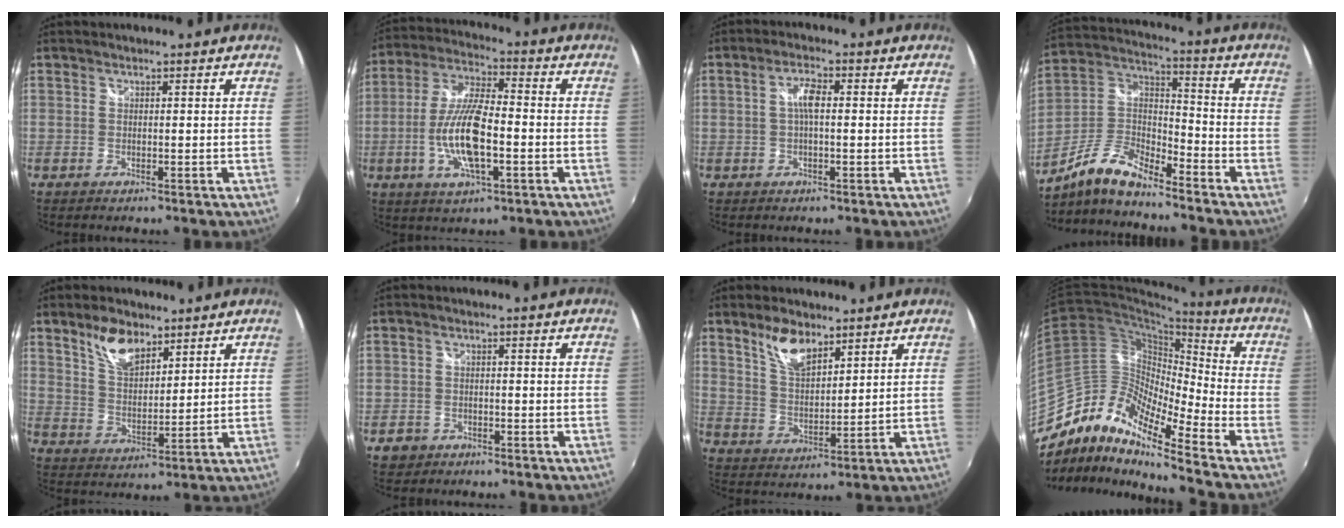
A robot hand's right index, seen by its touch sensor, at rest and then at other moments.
{"total": 13.3, "force": [-3.3, 4.2, 12.2], "torque": [-0.251, -0.003, -0.062]}
{"total": 3.4, "force": [0.1, 1.1, 3.2], "torque": [-0.063, 0.007, 0.002]}
{"total": 11.1, "force": [-8.6, 2.8, 6.4], "torque": [-0.148, 0.013, -0.176]}
{"total": 8.4, "force": [5.6, 3.9, 4.8], "torque": [-0.083, 0.008, 0.108]}
{"total": 2.2, "force": [-1.3, 1.7, 0.5], "torque": [-0.015, -0.002, -0.022]}
{"total": 7.9, "force": [5.4, 3.3, 4.7], "torque": [-0.084, 0.006, 0.107]}
{"total": 11.0, "force": [-7.2, 2.9, 7.7], "torque": [-0.131, 0.022, -0.163]}